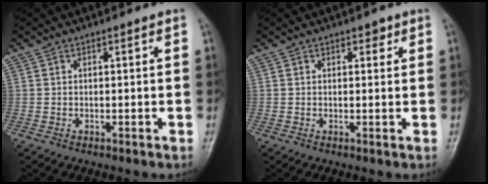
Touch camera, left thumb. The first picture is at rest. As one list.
[{"total": 1.6, "force": [0.9, 1.0, 0.7], "torque": [0.005, -0.003, 0.009]}]